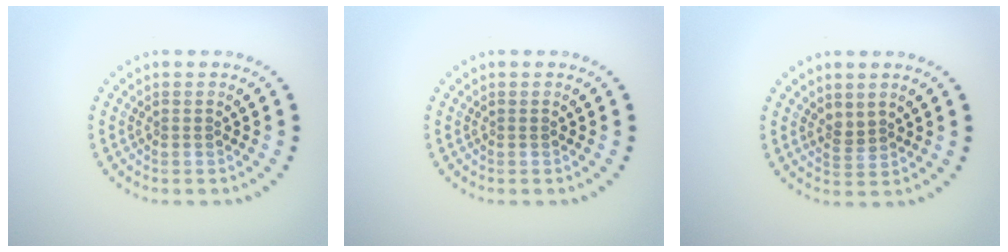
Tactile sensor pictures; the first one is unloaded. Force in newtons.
{"total": 0.0}
{"total": 1.3, "press": 1.0, "slide": 0.8}